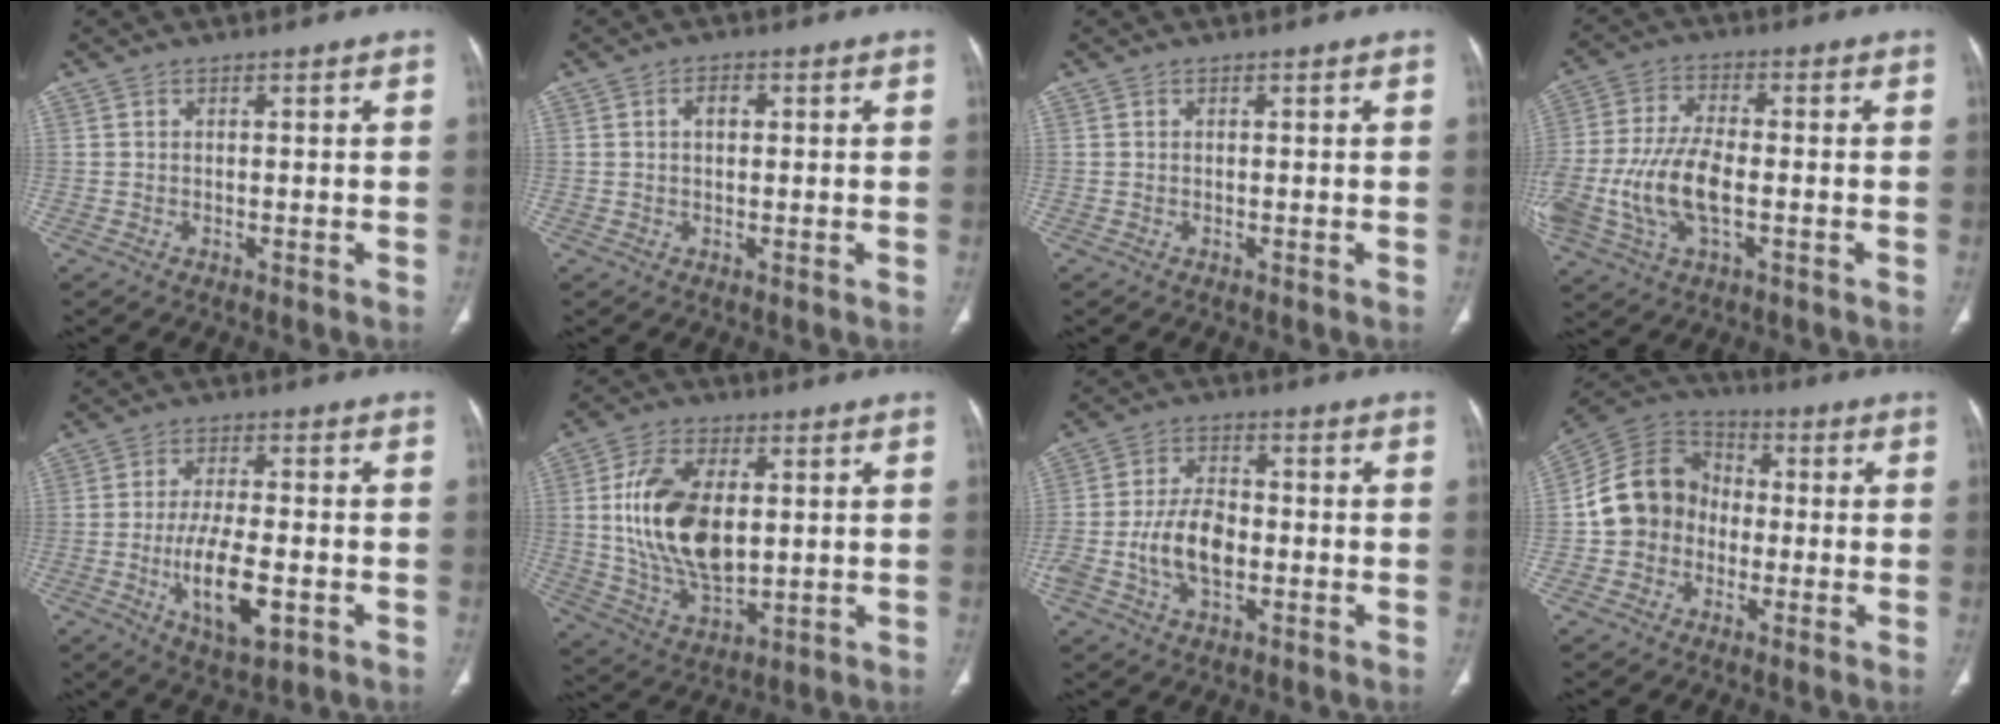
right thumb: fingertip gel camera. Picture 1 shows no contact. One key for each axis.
{"total": 2.4, "fx": 0.4, "fy": 1.5, "fz": 1.8, "tx": -0.028, "ty": 0.009, "tz": 0.007}
{"total": 0.0}
{"total": 13.4, "fx": -3.0, "fy": 6.5, "fz": 11.4, "tx": -0.253, "ty": 0.012, "tz": -0.052}
{"total": 11.4, "fx": -3.3, "fy": 4.5, "fz": 9.9, "tx": -0.174, "ty": 0.000, "tz": -0.052}
{"total": 17.2, "fx": 2.1, "fy": 9.7, "fz": 14.0, "tx": -0.254, "ty": -0.011, "tz": 0.048}
{"total": 9.6, "fx": -2.1, "fy": 5.7, "fz": 7.4, "tx": -0.135, "ty": 0.019, "tz": -0.040}
{"total": 12.5, "fx": -1.7, "fy": 10.9, "fz": 5.8, "tx": -0.089, "ty": 0.035, "tz": -0.044}